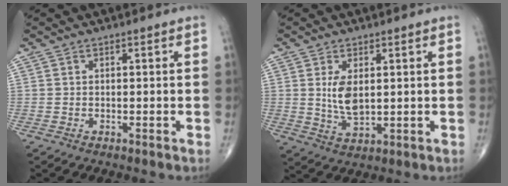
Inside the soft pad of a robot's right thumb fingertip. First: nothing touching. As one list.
[{"total": 5.9, "force": [1.1, 2.9, 5.0], "torque": [-0.088, -0.013, 0.028]}]